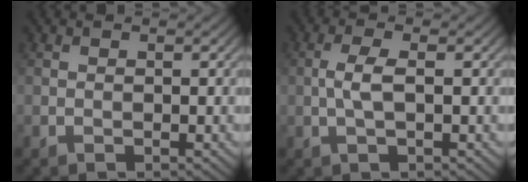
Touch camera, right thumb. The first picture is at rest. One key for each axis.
{"total": 3.0, "fx": -0.2, "fy": 0.8, "fz": 2.8, "tx": -0.067, "ty": 0.006, "tz": -0.005}